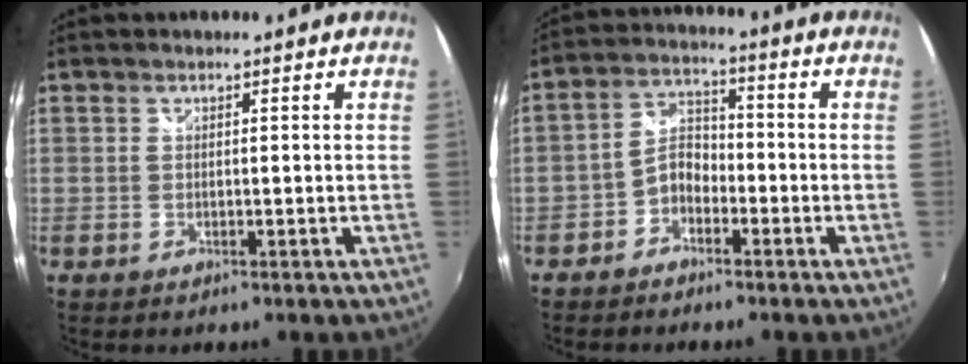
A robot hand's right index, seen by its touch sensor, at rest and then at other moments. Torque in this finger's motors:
{"motor_torque": [0.05, -0.05, 0.39, 0.07]}